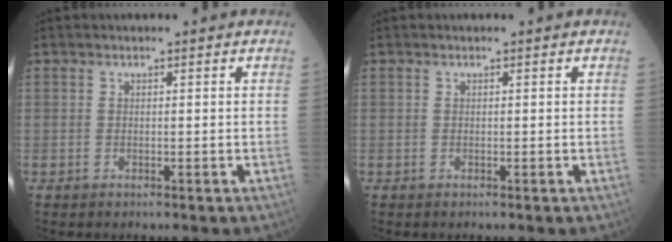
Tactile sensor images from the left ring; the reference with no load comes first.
{"total": 0.0}